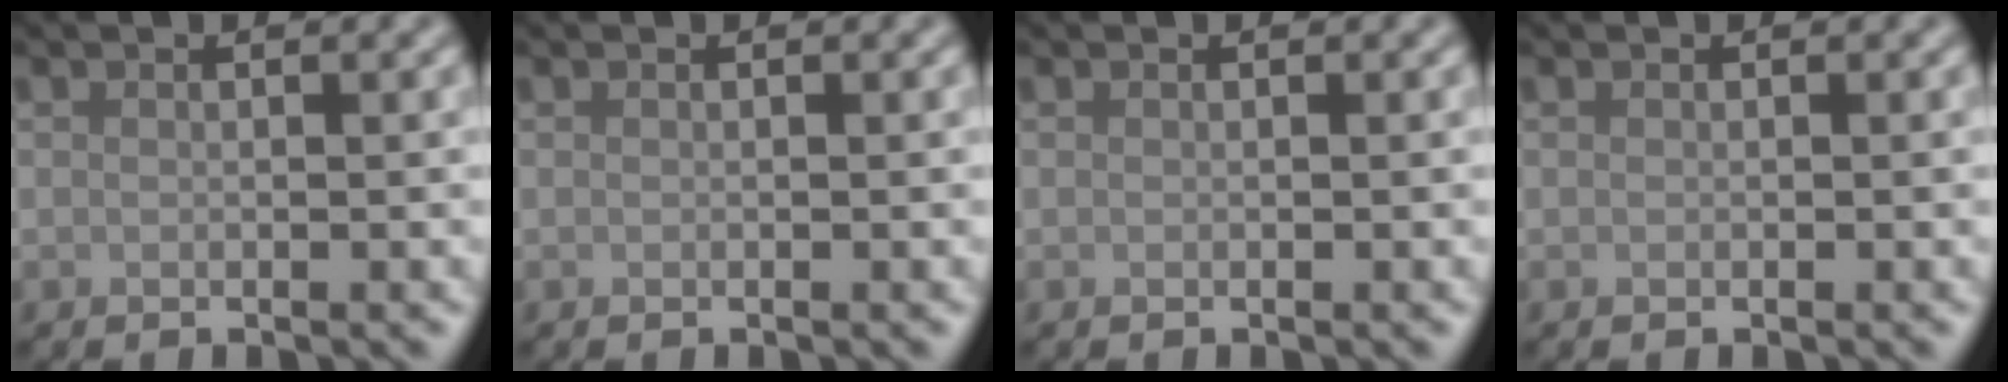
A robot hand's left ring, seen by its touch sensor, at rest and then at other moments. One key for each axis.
{"total": 0.0}
{"total": 0.0}
{"total": 0.0}